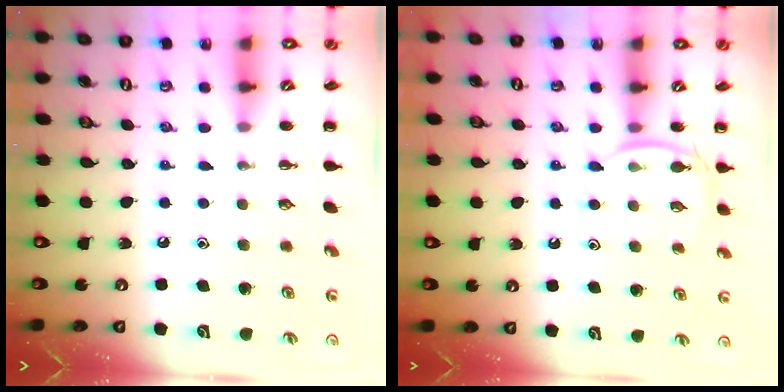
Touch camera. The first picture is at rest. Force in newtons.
{"total": 5.1, "press": 4.8, "slide": 1.5}